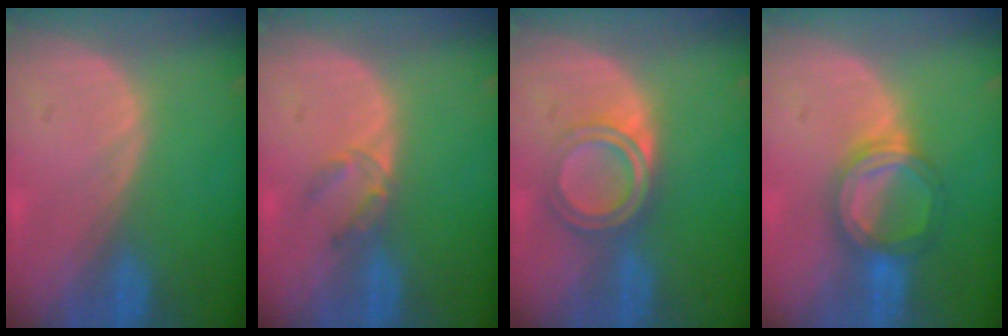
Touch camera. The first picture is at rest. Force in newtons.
{"total": 2.7, "press": 2.5, "slide": 1.0}
{"total": 5.3, "press": 4.9, "slide": 2.0}
{"total": 5.9, "press": 5.5, "slide": 2.0}